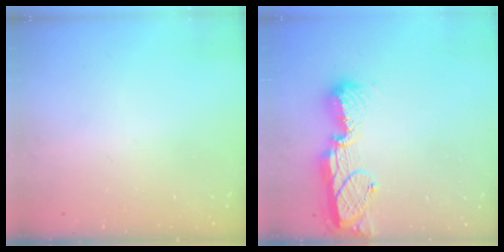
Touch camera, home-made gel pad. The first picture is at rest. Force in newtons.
{"total": 12.5, "press": 12.4, "slide": 1.0}